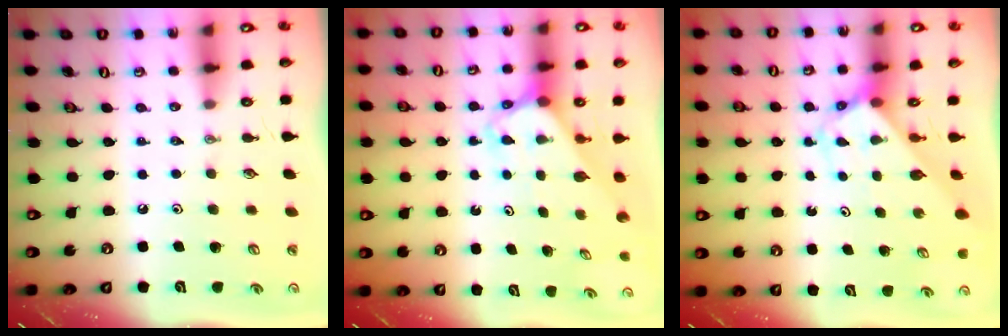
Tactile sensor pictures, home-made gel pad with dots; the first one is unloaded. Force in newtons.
{"total": 2.8, "press": 2.8, "slide": 0.2}
{"total": 2.9, "press": 2.9, "slide": 0.2}